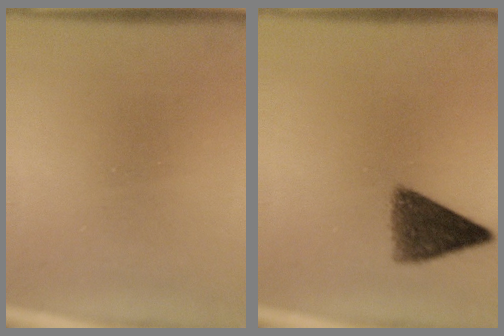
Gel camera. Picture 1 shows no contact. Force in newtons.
{"total": 6.8}